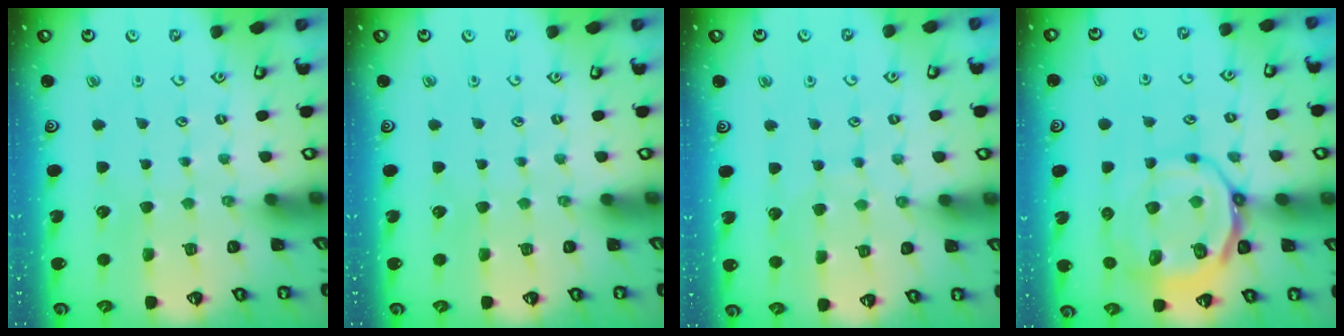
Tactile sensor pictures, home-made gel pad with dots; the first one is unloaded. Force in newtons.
{"total": 0.0}
{"total": 5.1, "press": 5.0, "slide": 0.6}
{"total": 14.0, "press": 13.8, "slide": 2.3}